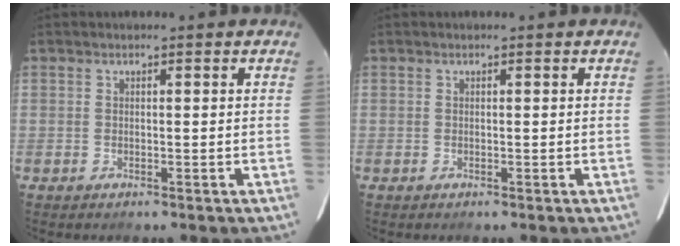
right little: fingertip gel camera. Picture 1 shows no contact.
{"total": 0.0}